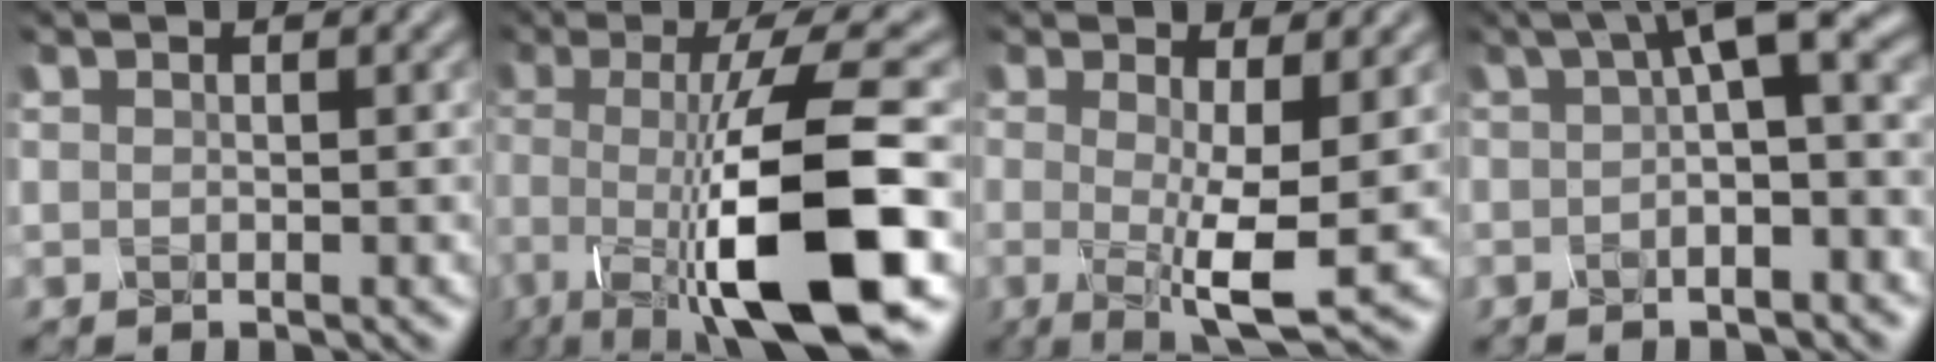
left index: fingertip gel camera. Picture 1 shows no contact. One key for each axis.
{"total": 12.5, "fx": -3.2, "fy": 2.8, "fz": 11.8, "tx": -0.158, "ty": -0.008, "tz": -0.065}
{"total": 6.4, "fx": -0.5, "fy": 1.4, "fz": 6.2, "tx": -0.091, "ty": -0.011, "tz": -0.011}
{"total": 6.7, "fx": 1.0, "fy": 1.9, "fz": 6.4, "tx": -0.085, "ty": 0.016, "tz": 0.004}